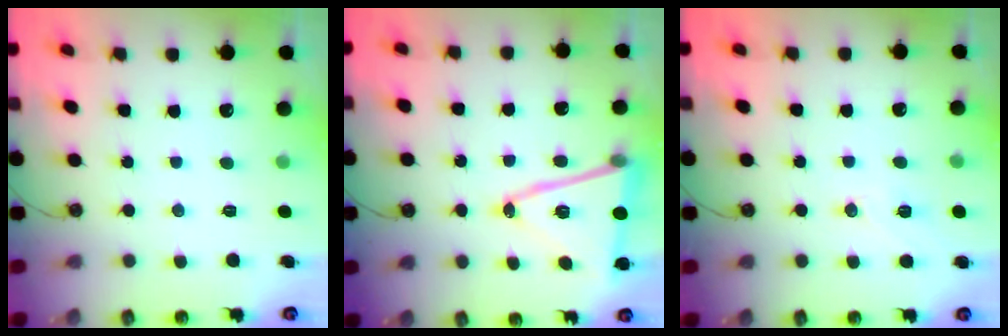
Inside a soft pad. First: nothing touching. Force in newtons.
{"total": 15.9, "press": 15.5, "slide": 3.7}
{"total": 7.9, "press": 7.9, "slide": 0.9}